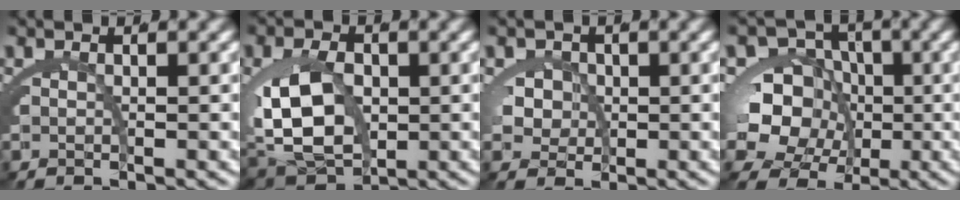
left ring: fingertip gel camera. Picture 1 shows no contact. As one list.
[{"total": 9.6, "force": [-0.4, 7.0, 6.5], "torque": [-0.151, -0.032, 0.009]}, {"total": 3.7, "force": [0.3, 3.3, 1.7], "torque": [-0.052, -0.021, 0.016]}, {"total": 11.0, "force": [-1.0, 9.4, 5.5], "torque": [-0.107, -0.045, -0.013]}]